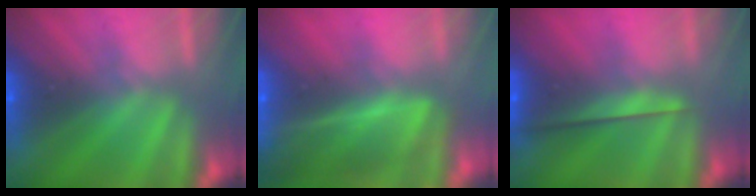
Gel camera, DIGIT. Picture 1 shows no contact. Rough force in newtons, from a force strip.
{"total": 11.2}
{"total": 2.2}